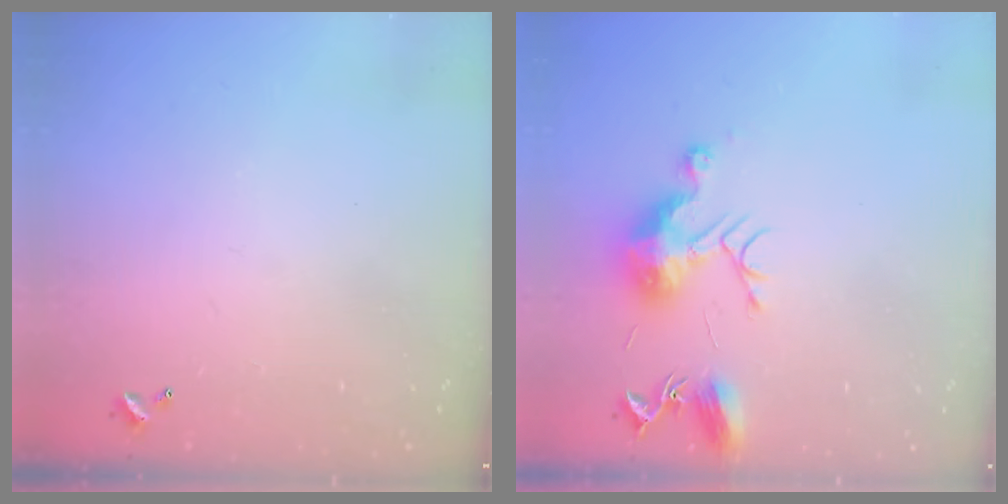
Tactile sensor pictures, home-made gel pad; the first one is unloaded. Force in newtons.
{"total": 9.6, "press": 9.6, "slide": 0.4}